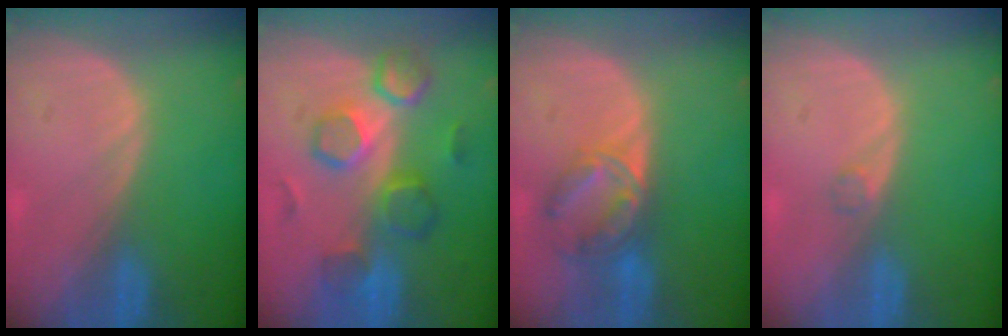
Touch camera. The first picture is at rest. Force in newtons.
{"total": 8.6, "press": 8.5, "slide": 1.5}
{"total": 7.1, "press": 5.9, "slide": 4.0}
{"total": 0.9, "press": 0.9, "slide": 0.1}